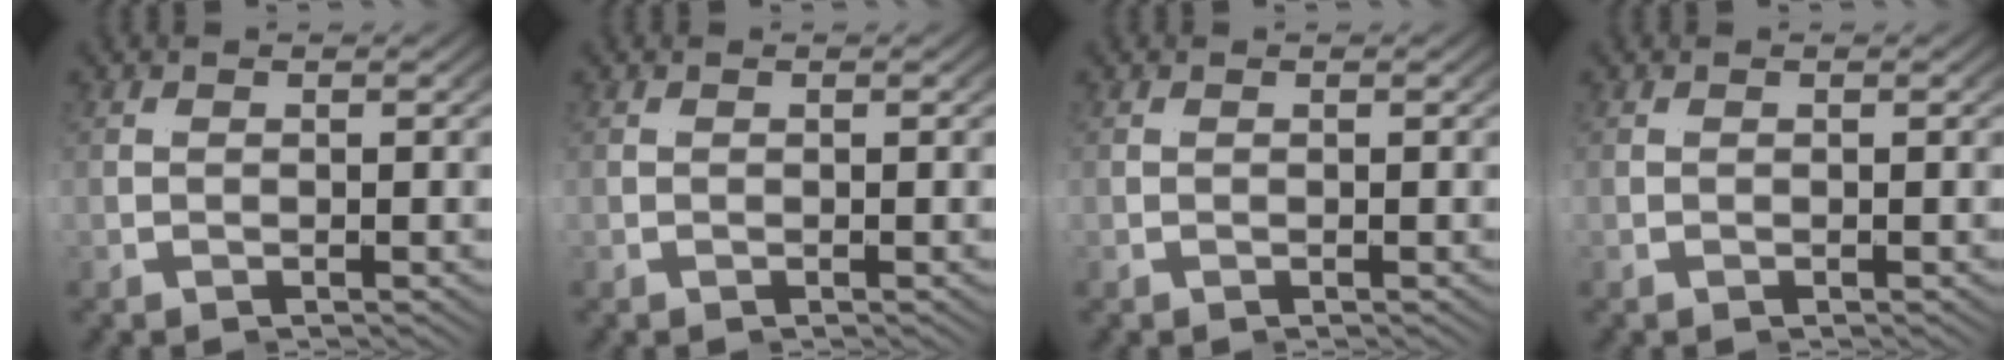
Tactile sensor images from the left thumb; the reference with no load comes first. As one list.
[{"total": 0.0}, {"total": 0.0}, {"total": 0.0}]